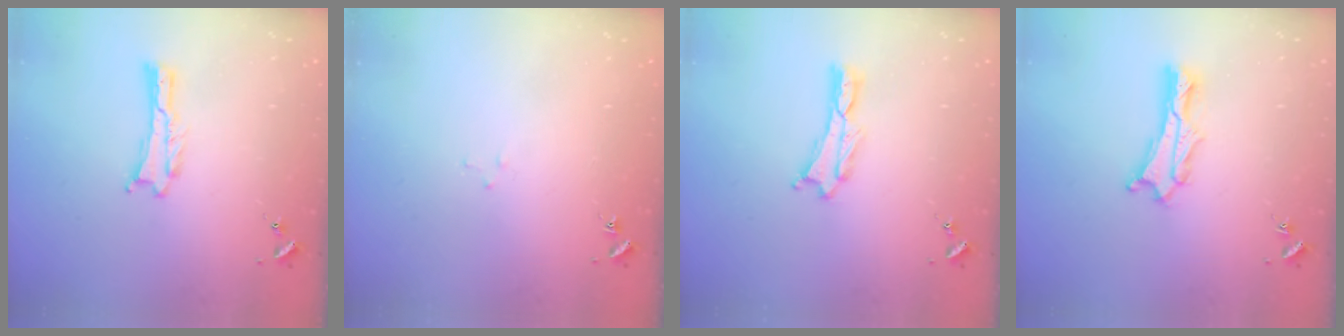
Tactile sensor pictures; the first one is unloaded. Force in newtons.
{"total": 1.6, "press": 1.6, "slide": 0.1}
{"total": 0.0}
{"total": 1.9, "press": 1.9, "slide": 0.2}